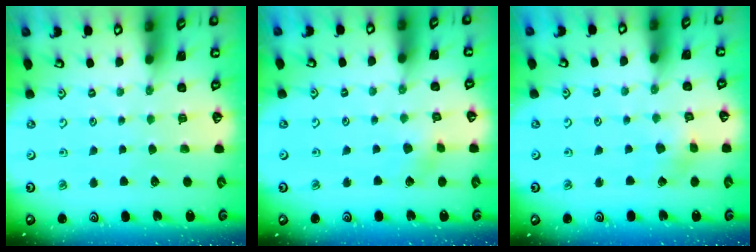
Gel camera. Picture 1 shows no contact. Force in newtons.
{"total": 3.0, "press": 3.0, "slide": 0.6}
{"total": 3.0, "press": 3.0, "slide": 0.4}